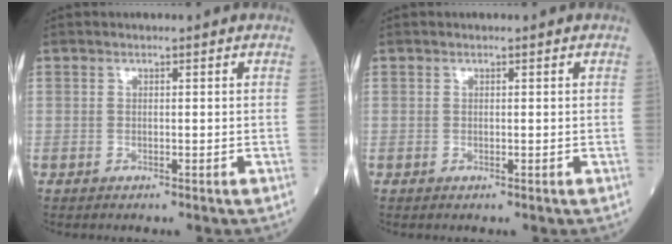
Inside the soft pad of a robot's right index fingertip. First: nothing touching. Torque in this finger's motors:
{"motor_torque": [0.15, -0.02, 0.04, 0.01]}